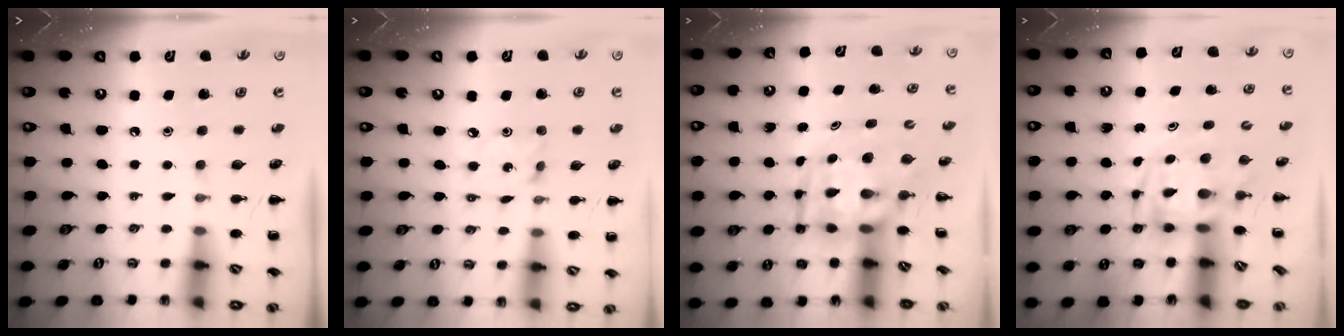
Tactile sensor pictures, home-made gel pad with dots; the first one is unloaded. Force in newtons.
{"total": 3.1, "press": 3.1, "slide": 0.2}
{"total": 6.2, "press": 5.9, "slide": 1.9}
{"total": 3.6, "press": 3.5, "slide": 0.7}